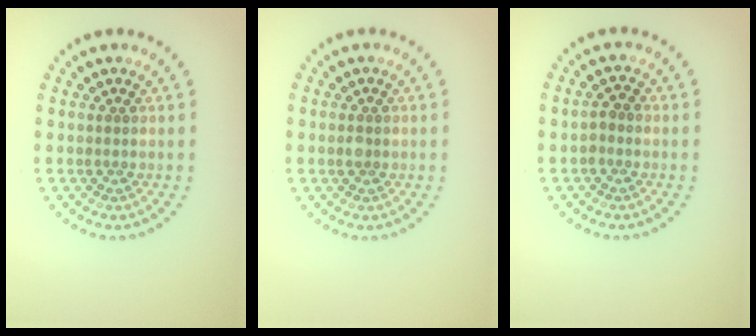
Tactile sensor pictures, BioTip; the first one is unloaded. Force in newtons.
{"total": 1.0, "press": 1.0, "slide": 0.2}
{"total": 1.1, "press": 1.0, "slide": 0.5}